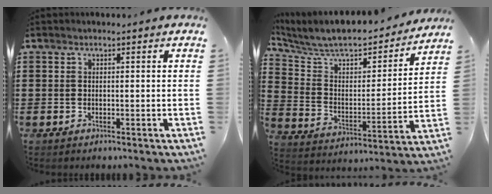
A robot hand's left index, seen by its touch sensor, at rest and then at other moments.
{"total": 7.3, "force": [6.6, 2.1, 2.5], "torque": [-0.083, -0.050, 0.110]}